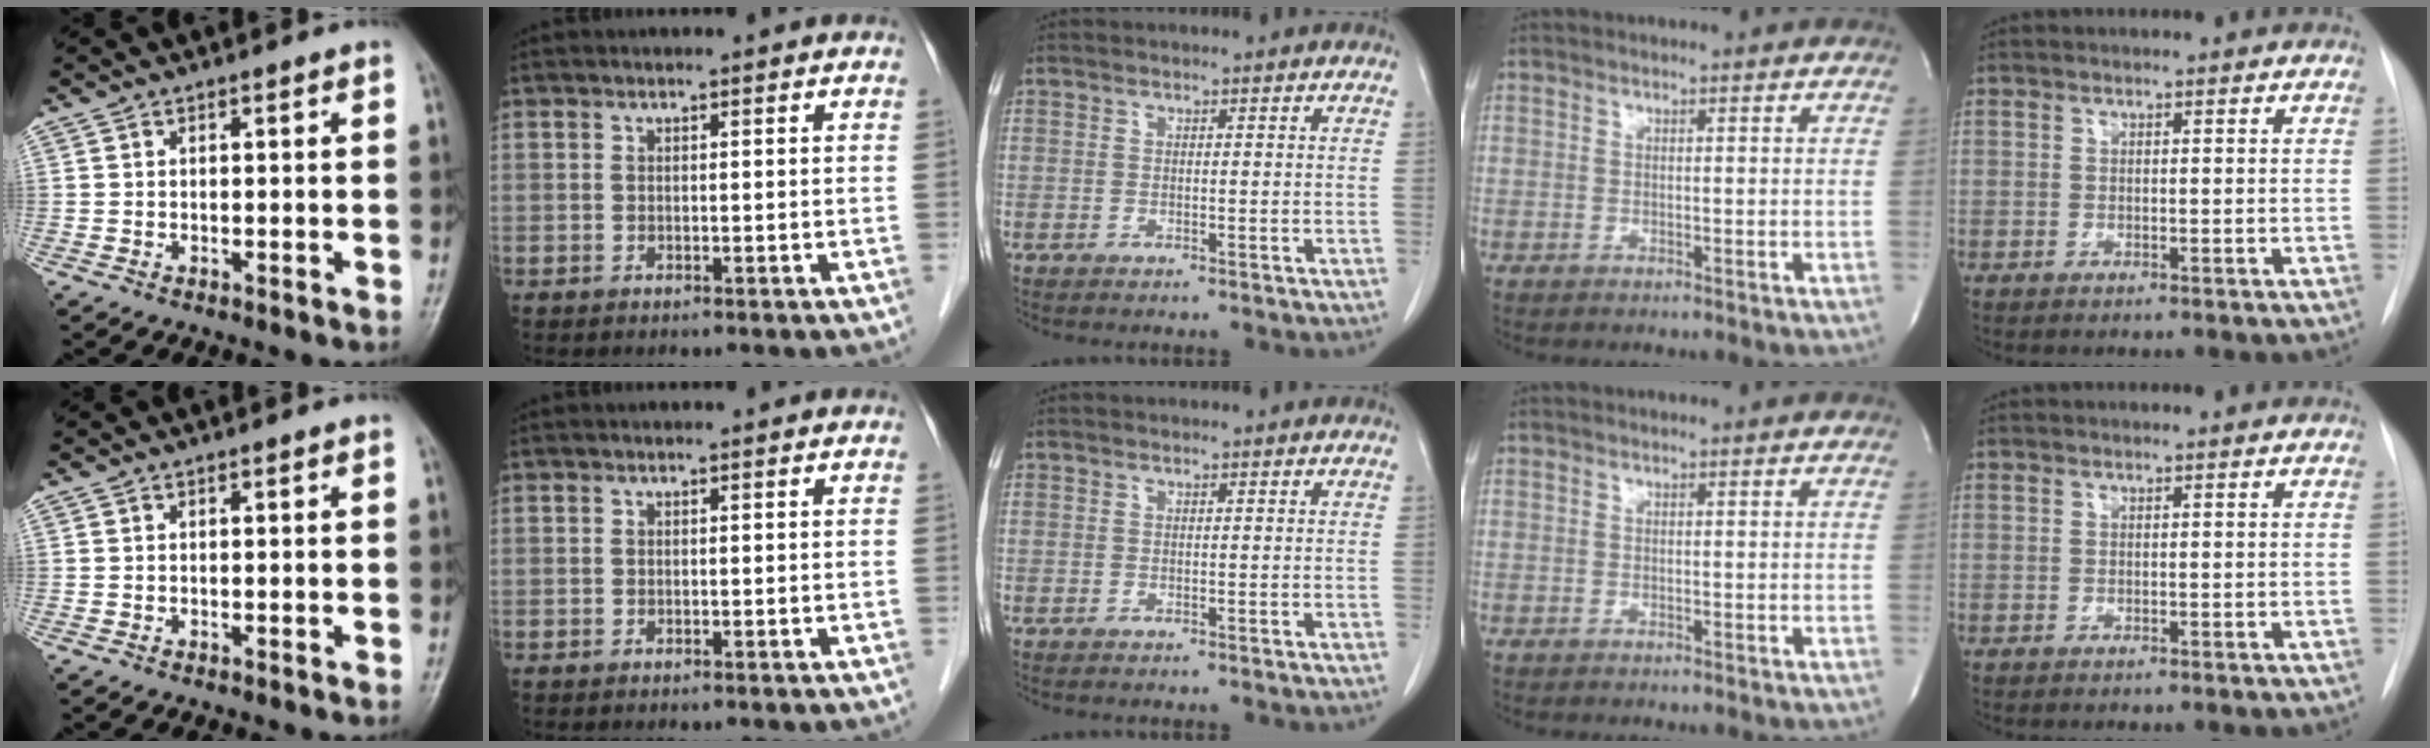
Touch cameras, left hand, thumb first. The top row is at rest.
{}